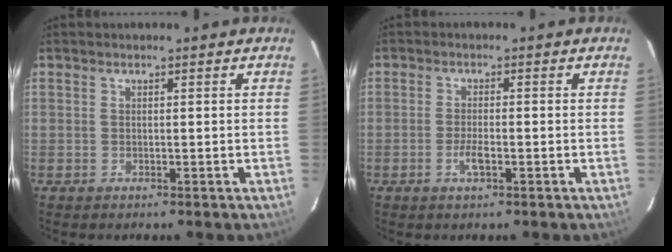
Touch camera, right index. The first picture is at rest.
{"total": 2.8, "force": [-1.1, 0.7, 2.4], "torque": [-0.051, -0.003, -0.022]}